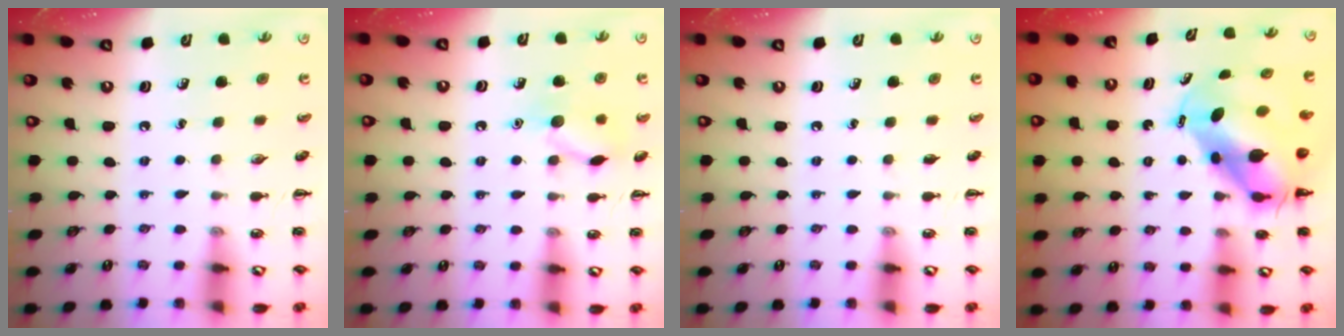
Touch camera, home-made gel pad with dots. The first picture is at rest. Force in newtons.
{"total": 9.9, "press": 9.9, "slide": 0.8}
{"total": 0.0}
{"total": 7.8, "press": 7.5, "slide": 2.2}